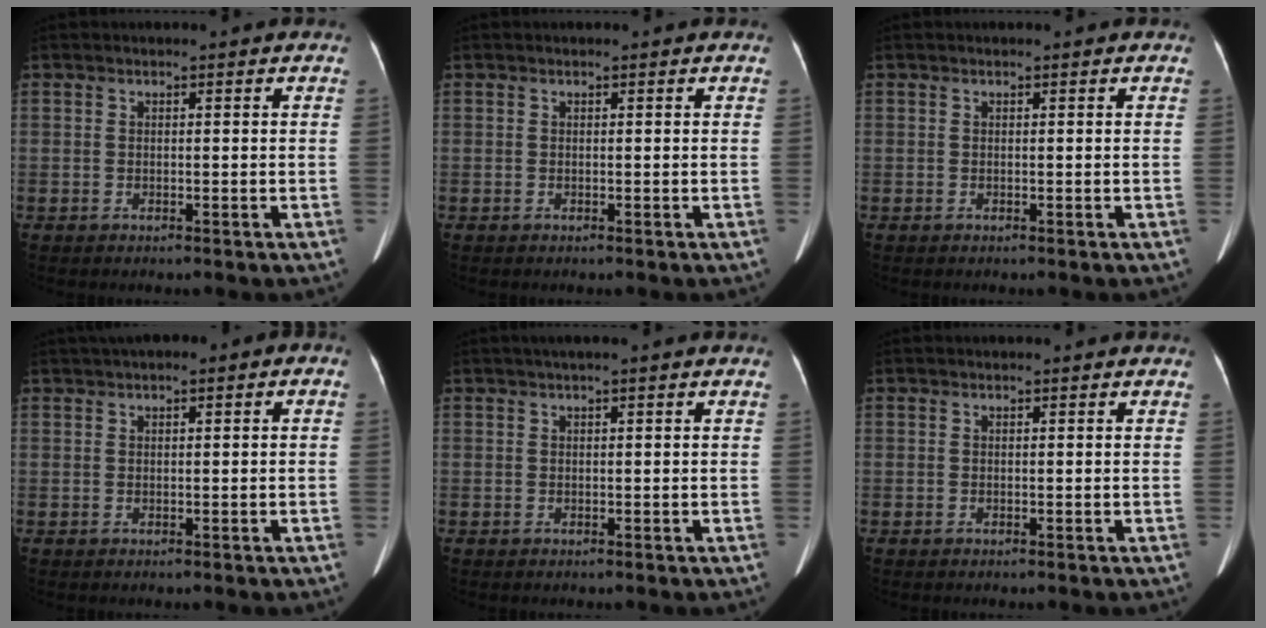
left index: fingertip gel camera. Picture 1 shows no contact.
{"total": 0.0}
{"total": 0.0}
{"total": 3.5, "force": [1.1, 1.1, 3.1], "torque": [-0.058, 0.021, 0.013]}
{"total": 1.3, "force": [0.6, -0.1, 1.2], "torque": [-0.029, 0.012, 0.011]}
{"total": 0.0}